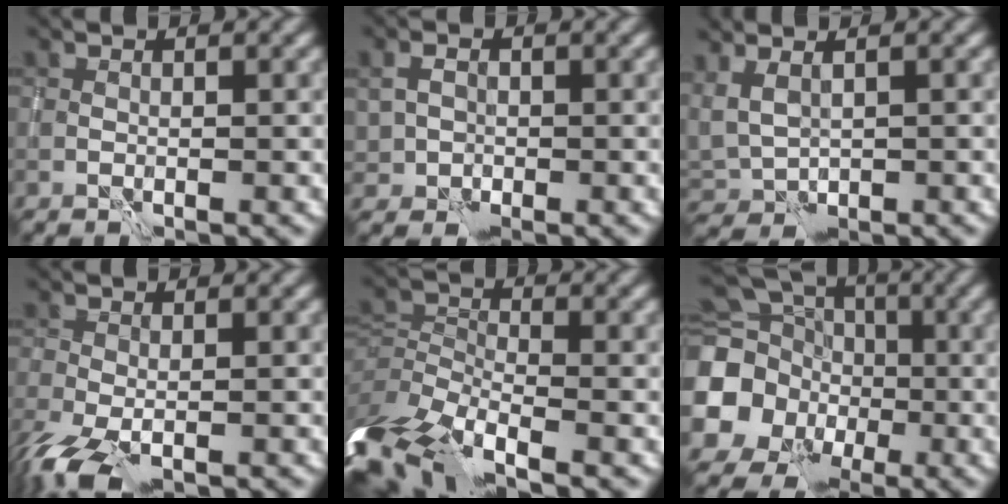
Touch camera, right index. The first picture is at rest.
{"total": 2.0, "force": [-0.1, 1.8, 0.8], "torque": [-0.013, -0.002, -0.003]}
{"total": 3.4, "force": [1.3, 2.0, 2.4], "torque": [-0.052, -0.004, 0.042]}
{"total": 3.9, "force": [-2.1, 1.7, 2.8], "torque": [-0.061, -0.017, -0.045]}
{"total": 10.0, "force": [-6.2, 5.0, 6.0], "torque": [-0.110, -0.005, -0.087]}
{"total": 14.7, "force": [-2.0, 13.8, 4.6], "torque": [-0.144, -0.016, -0.065]}